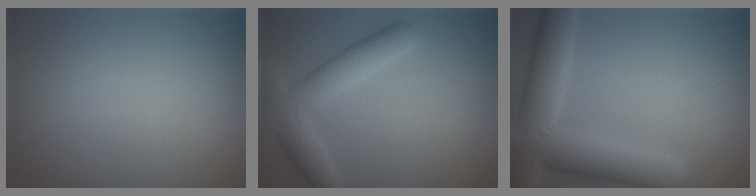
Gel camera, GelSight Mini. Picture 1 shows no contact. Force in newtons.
{"total": 5.0, "press": 5.0, "slide": 0.3}
{"total": 9.1, "press": 9.1, "slide": 0.3}